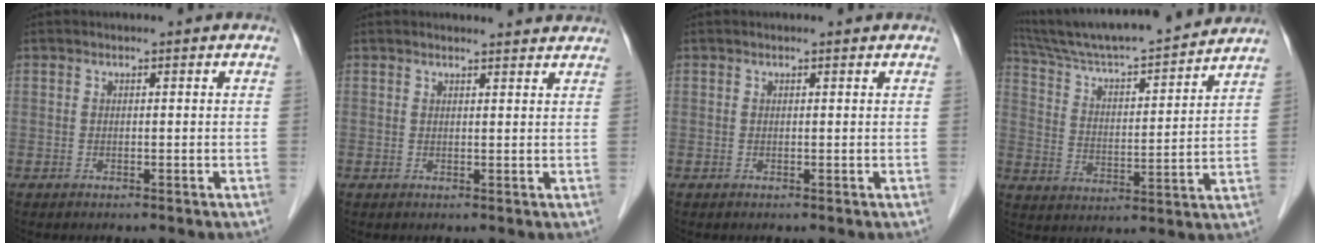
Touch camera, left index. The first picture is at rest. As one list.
[{"total": 4.7, "force": [4.6, 0.5, 0.8], "torque": [-0.013, 0.006, 0.043]}, {"total": 0.5, "force": [0.5, 0.1, 0.2], "torque": [-0.013, 0.005, 0.007]}, {"total": 20.2, "force": [18.5, 0.6, 8.1], "torque": [-0.141, 0.008, 0.290]}]